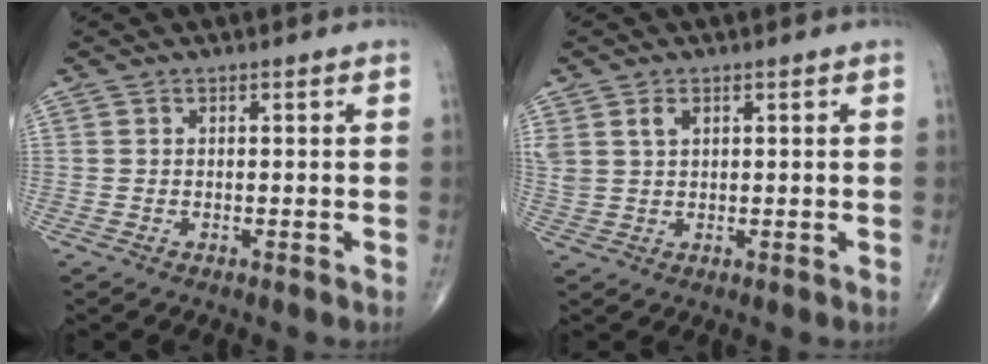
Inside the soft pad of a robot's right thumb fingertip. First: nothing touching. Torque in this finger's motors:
{"motor_torque": [0.47, 0.33, 0.45, 0.26, -0.02]}